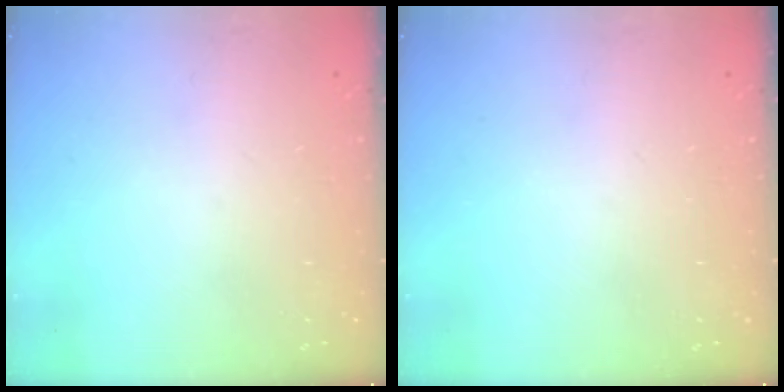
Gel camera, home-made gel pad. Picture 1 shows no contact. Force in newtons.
{"total": 0.0}